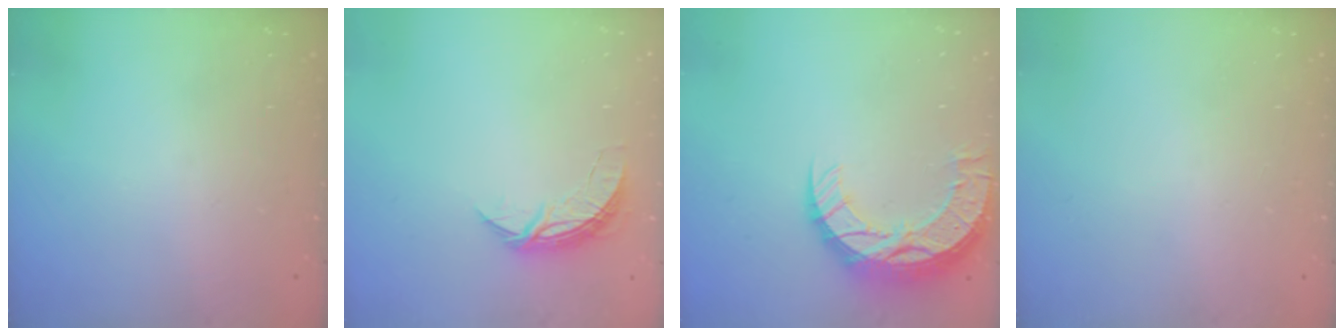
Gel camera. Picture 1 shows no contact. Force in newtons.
{"total": 6.5, "press": 6.5, "slide": 0.4}
{"total": 13.3, "press": 13.3, "slide": 0.9}
{"total": 0.0}